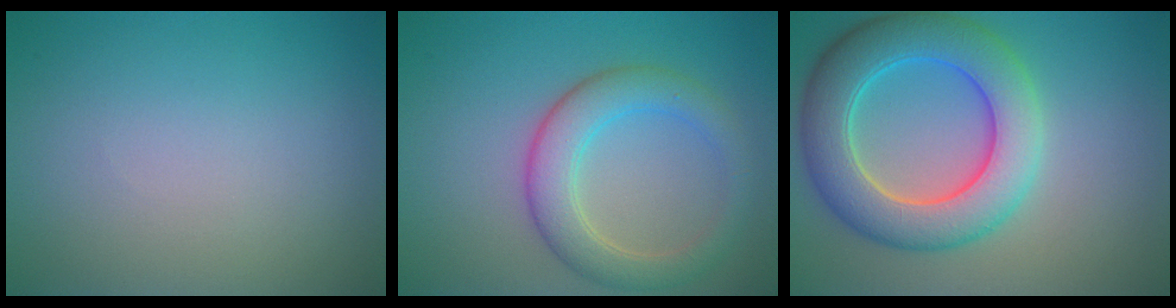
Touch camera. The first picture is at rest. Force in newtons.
{"total": 4.8, "press": 4.7, "slide": 0.3}
{"total": 8.4, "press": 8.4, "slide": 0.3}